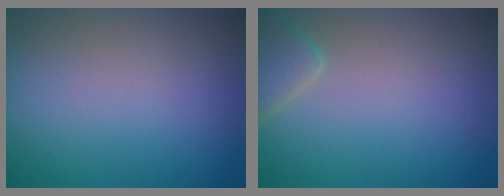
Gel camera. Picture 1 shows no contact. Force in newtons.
{"total": 2.8, "press": 2.8, "slide": 0.1}